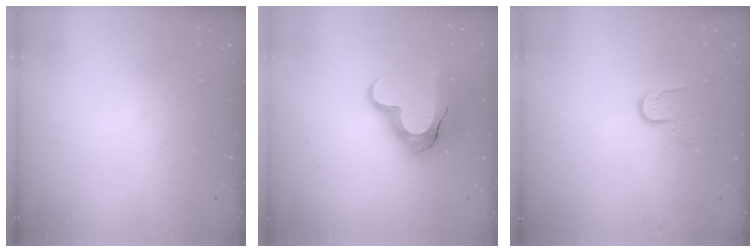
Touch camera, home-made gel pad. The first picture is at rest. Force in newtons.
{"total": 16.0, "press": 16.0, "slide": 1.0}
{"total": 7.2, "press": 7.2, "slide": 0.6}